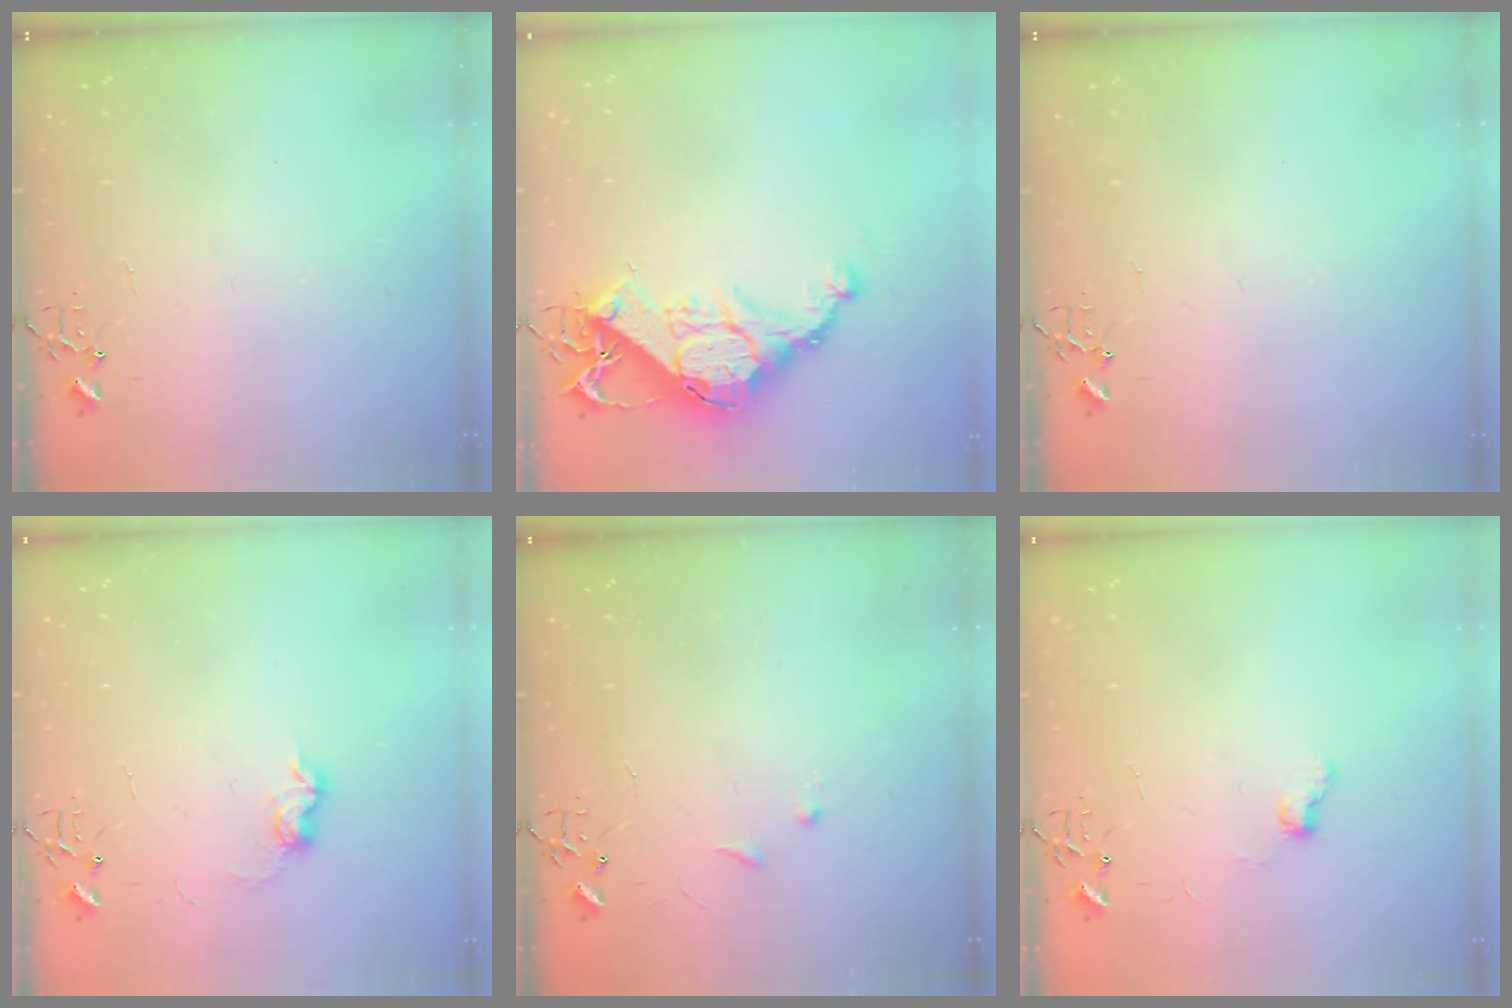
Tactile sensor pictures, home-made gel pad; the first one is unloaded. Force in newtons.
{"total": 15.7, "press": 15.7, "slide": 1.1}
{"total": 0.0}
{"total": 7.4, "press": 7.4, "slide": 0.4}
{"total": 5.3, "press": 5.2, "slide": 0.7}
{"total": 6.6, "press": 6.6, "slide": 0.7}